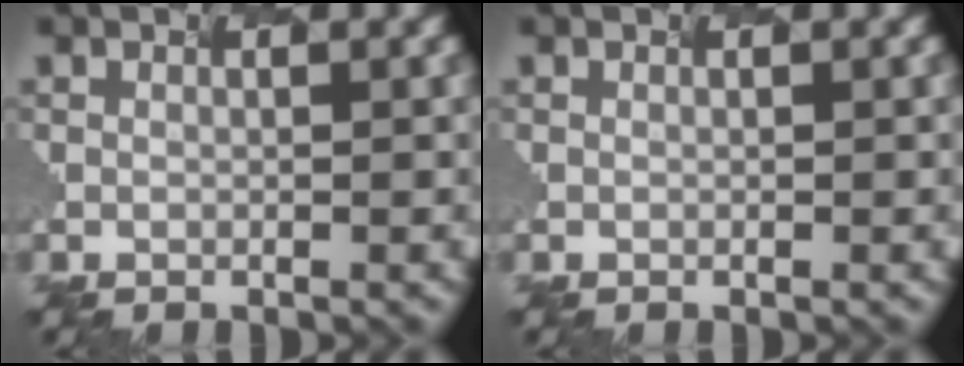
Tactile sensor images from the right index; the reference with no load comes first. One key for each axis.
{"total": 0.0}